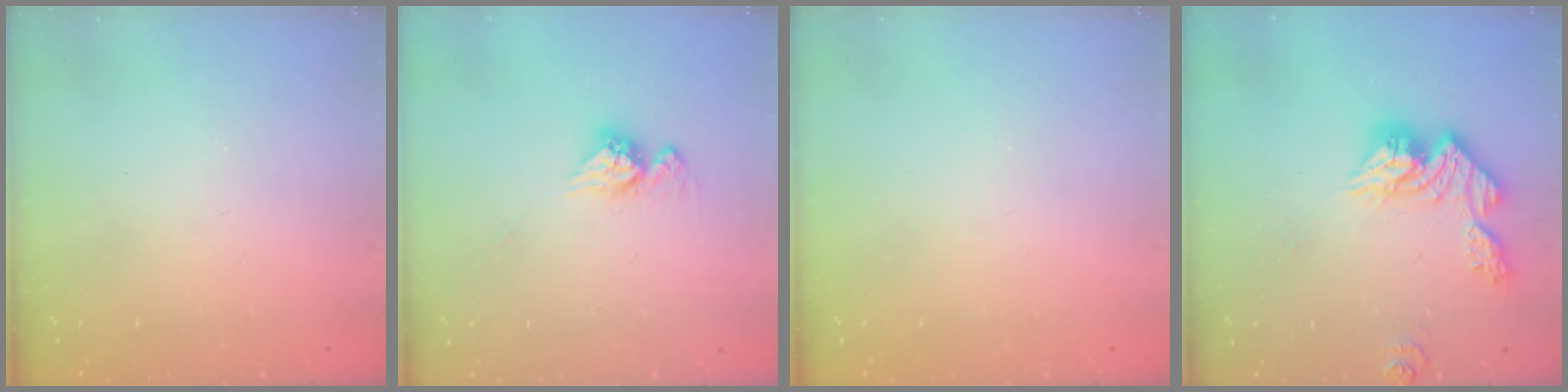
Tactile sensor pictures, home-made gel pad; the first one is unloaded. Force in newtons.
{"total": 9.4, "press": 9.4, "slide": 0.8}
{"total": 0.0}
{"total": 13.4, "press": 13.3, "slide": 1.2}